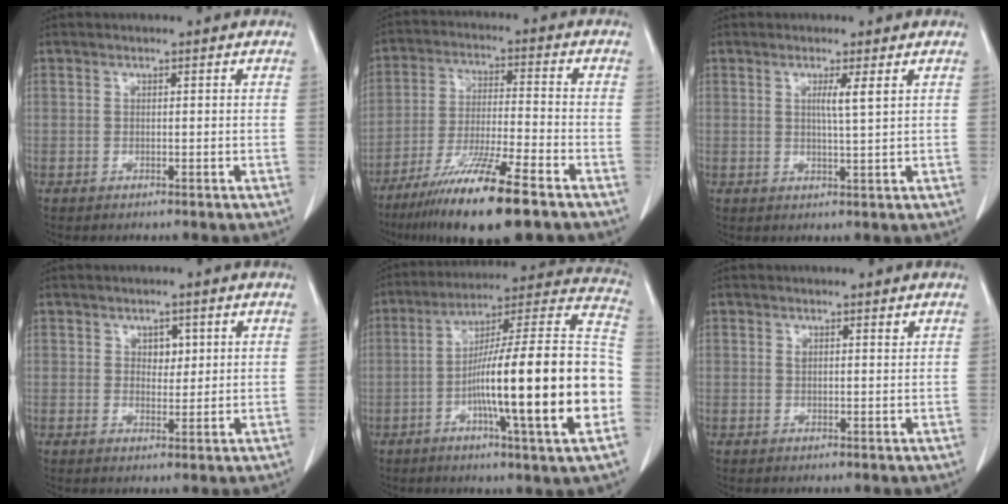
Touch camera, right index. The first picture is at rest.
{"total": 14.1, "force": [-9.2, 0.5, 10.6], "torque": [-0.205, -0.040, -0.165]}
{"total": 2.7, "force": [1.0, -0.4, 2.5], "torque": [-0.046, -0.003, 0.017]}
{"total": 2.3, "force": [0.9, 1.6, 1.4], "torque": [-0.015, -0.001, 0.014]}
{"total": 24.2, "force": [-5.6, 0.4, 23.6], "torque": [-0.313, 0.009, -0.096]}
{"total": 0.9, "force": [0.7, 0.3, 0.4], "torque": [-0.007, 0.000, 0.015]}